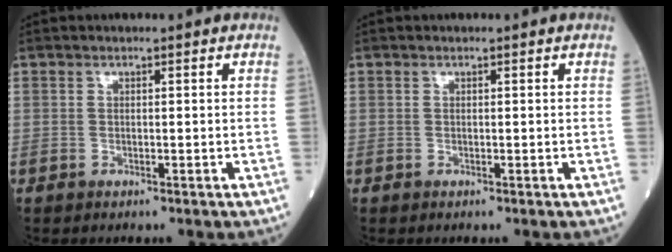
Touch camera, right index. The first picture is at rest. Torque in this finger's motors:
{"motor_torque": [0.01, 0.00, 0.00, 0.00]}